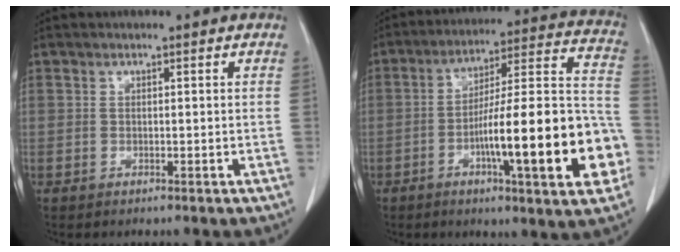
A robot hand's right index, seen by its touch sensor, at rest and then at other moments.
{"total": 22.1, "force": [-6.9, 2.4, 20.9], "torque": [-0.263, 0.016, -0.099]}